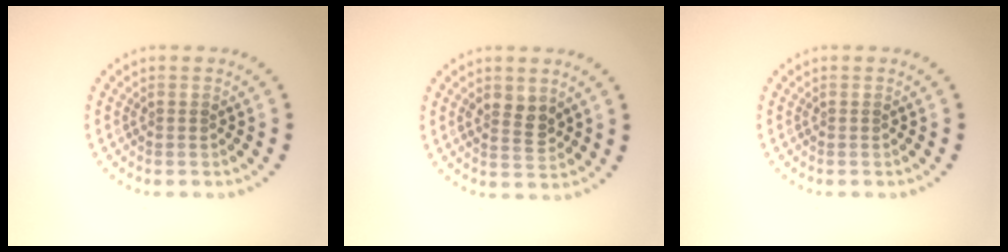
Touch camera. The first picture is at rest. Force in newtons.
{"total": 2.4, "press": 2.3, "slide": 0.6}
{"total": 0.0}